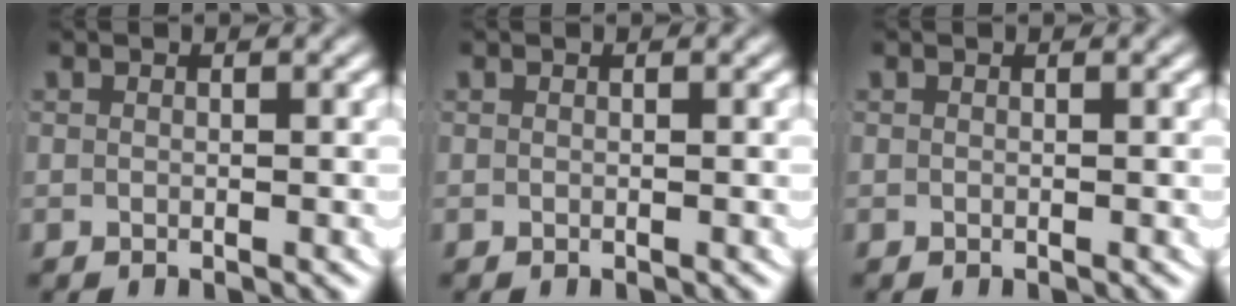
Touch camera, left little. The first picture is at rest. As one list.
[{"total": 0.0}, {"total": 0.0}]